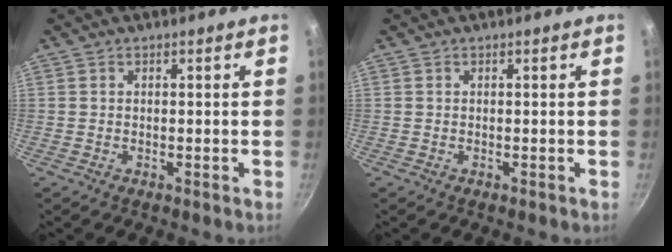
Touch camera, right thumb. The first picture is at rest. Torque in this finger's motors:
{"motor_torque": [-0.01, 0.01, -0.06, -0.05, 0.01]}